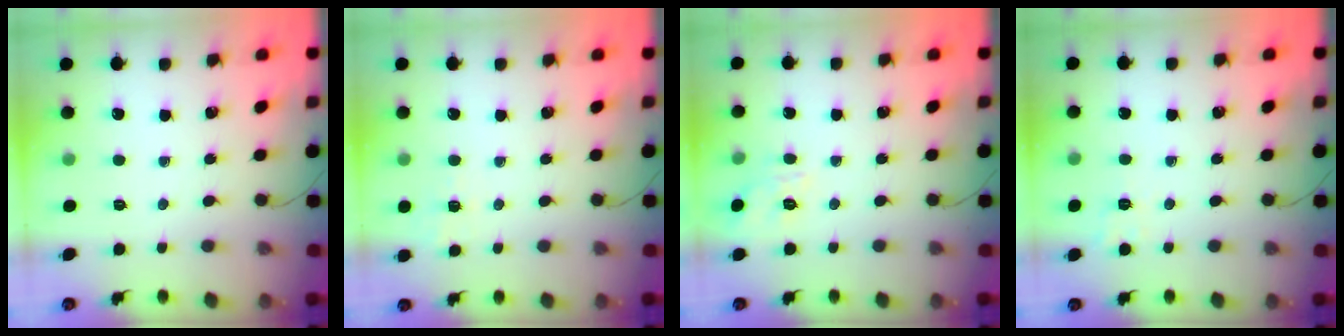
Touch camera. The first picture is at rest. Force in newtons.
{"total": 2.0, "press": 1.0, "slide": 1.7}
{"total": 10.5, "press": 10.5, "slide": 1.2}
{"total": 3.9, "press": 3.3, "slide": 2.1}